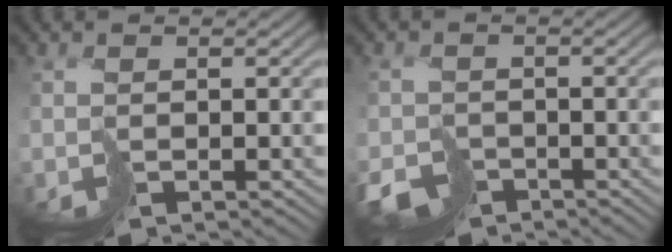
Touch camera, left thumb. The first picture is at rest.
{"total": 3.8, "force": [-3.1, 2.0, 0.7], "torque": [-0.006, -0.017, -0.050]}